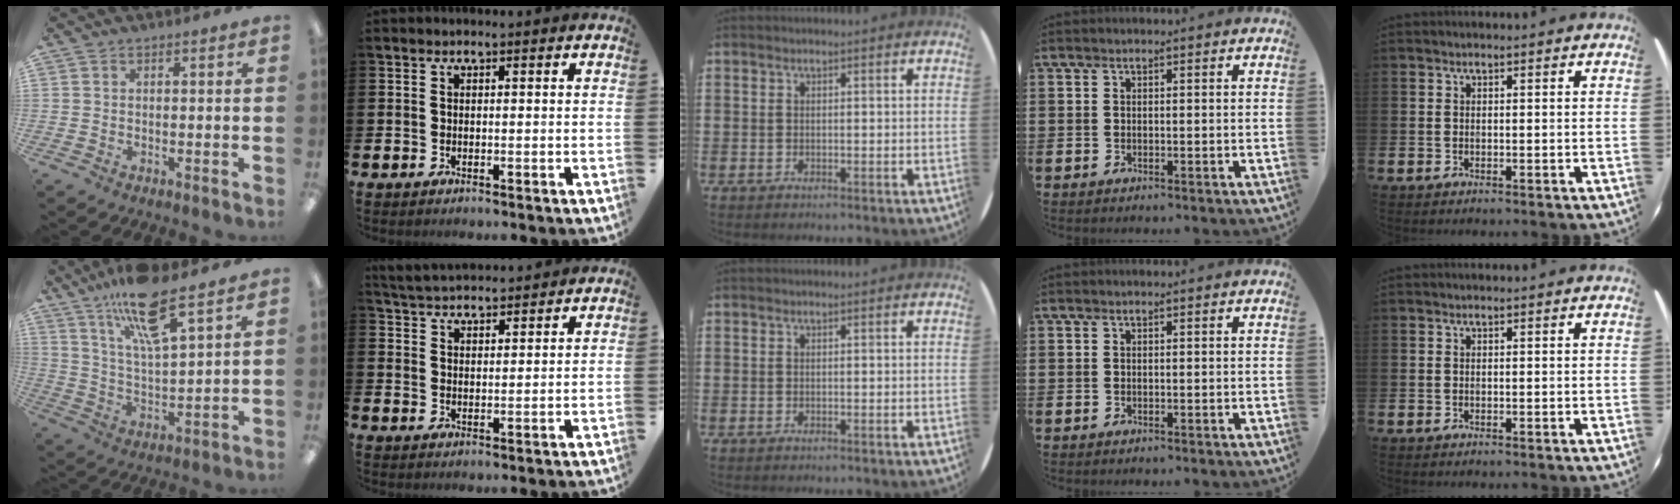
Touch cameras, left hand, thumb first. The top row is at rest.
{"thumb": {"total": 15.4, "force": [10.5, 4.0, 10.5], "torque": [-0.186, -0.045, 0.175]}, "index": {"total": 4.1, "force": [4.0, 0.5, 0.2], "torque": [-0.018, -0.020, 0.074]}}